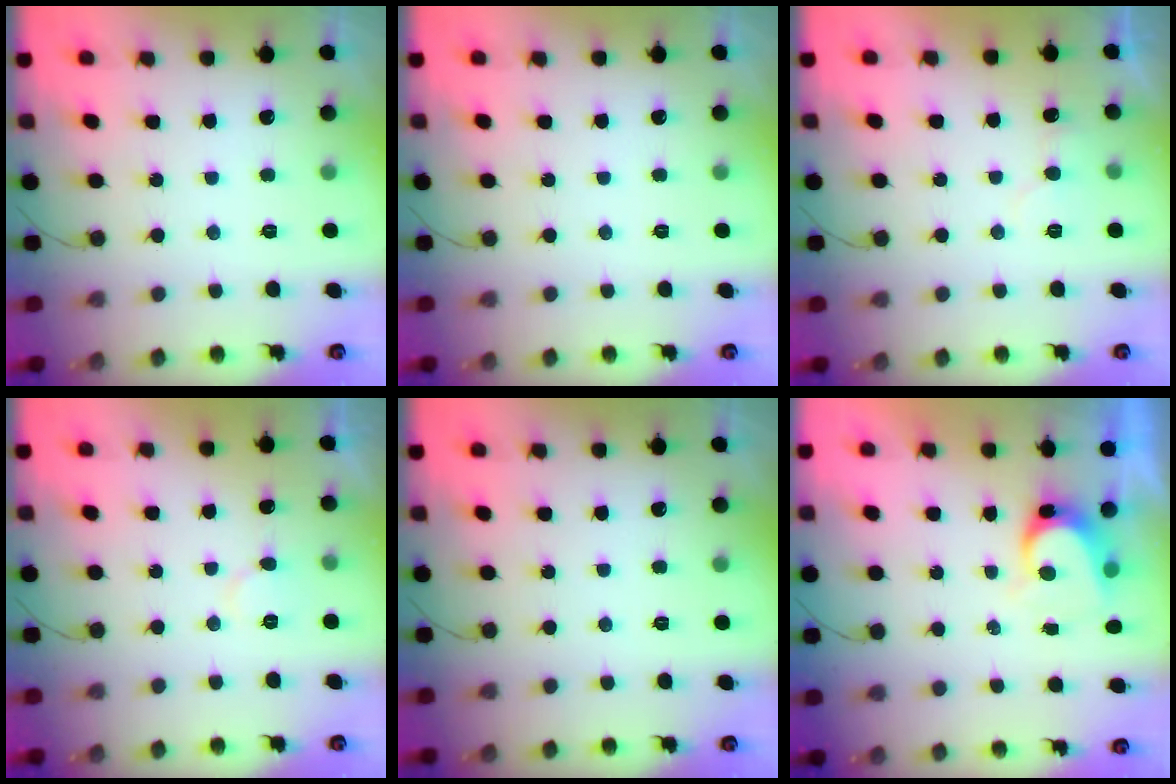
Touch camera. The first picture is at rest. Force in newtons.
{"total": 0.0}
{"total": 7.1, "press": 7.1, "slide": 0.5}
{"total": 5.7, "press": 5.7, "slide": 0.5}
{"total": 0.0}
{"total": 5.9, "press": 5.9, "slide": 0.5}